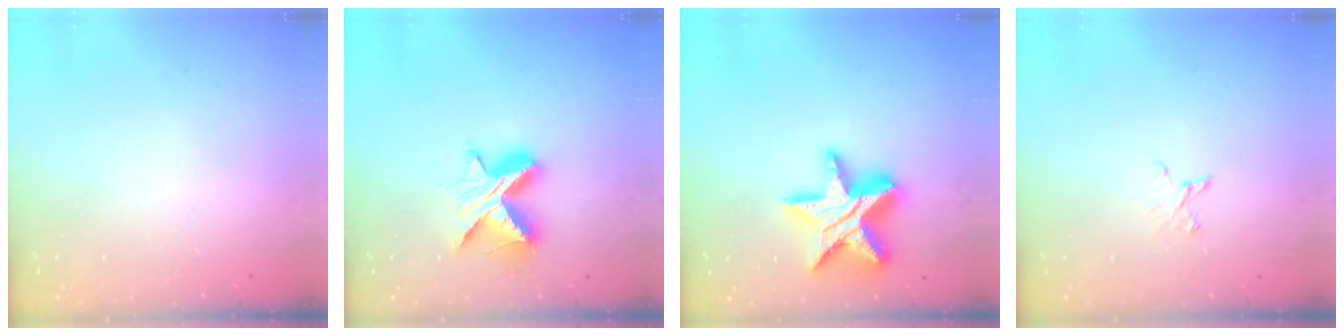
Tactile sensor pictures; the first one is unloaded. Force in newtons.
{"total": 10.3, "press": 10.3, "slide": 0.6}
{"total": 18.9, "press": 18.8, "slide": 1.3}
{"total": 2.5, "press": 2.5, "slide": 0.3}